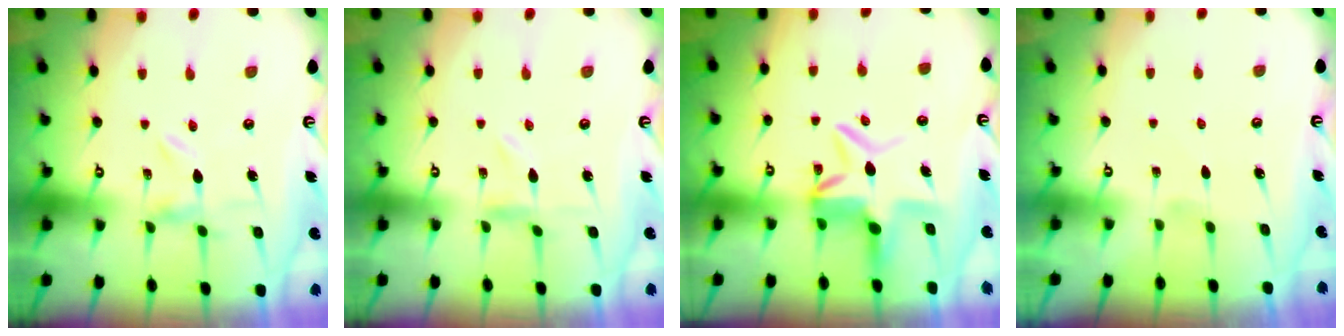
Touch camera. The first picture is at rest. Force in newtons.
{"total": 0.0}
{"total": 8.1, "press": 8.1, "slide": 1.2}
{"total": 0.0}